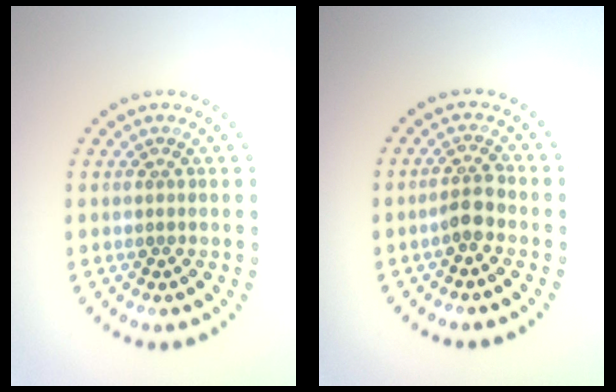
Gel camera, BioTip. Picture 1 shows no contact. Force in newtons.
{"total": 2.2, "press": 2.0, "slide": 0.8}